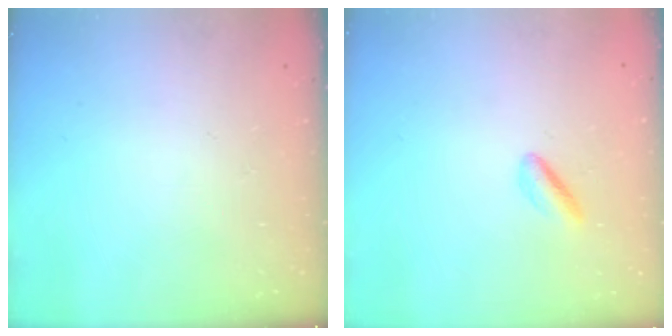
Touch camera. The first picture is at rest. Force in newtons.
{"total": 2.0, "press": 1.7, "slide": 1.0}